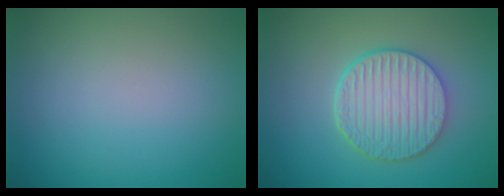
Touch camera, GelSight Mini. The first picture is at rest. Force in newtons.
{"total": 5.9, "press": 4.7, "slide": 3.6}